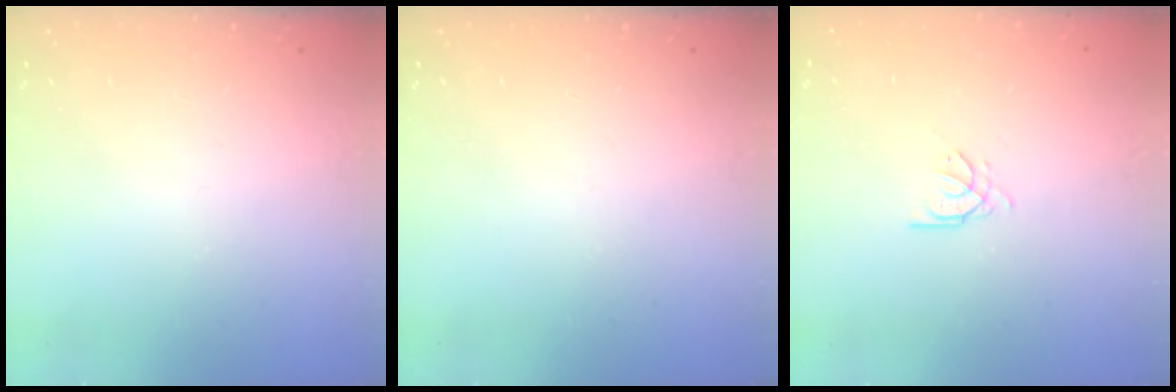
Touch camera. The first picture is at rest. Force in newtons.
{"total": 0.0}
{"total": 0.7, "press": 0.6, "slide": 0.3}